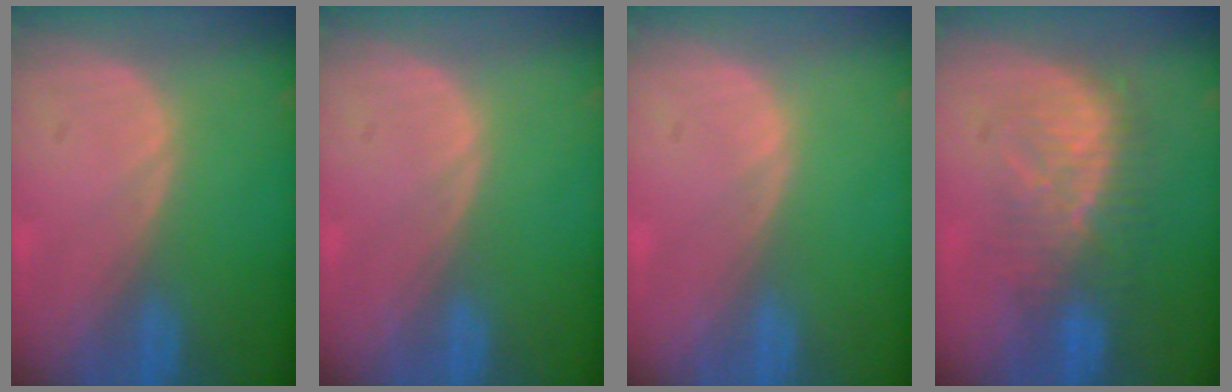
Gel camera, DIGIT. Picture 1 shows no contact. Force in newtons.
{"total": 0.0}
{"total": 0.0}
{"total": 7.9, "press": 7.8, "slide": 1.6}